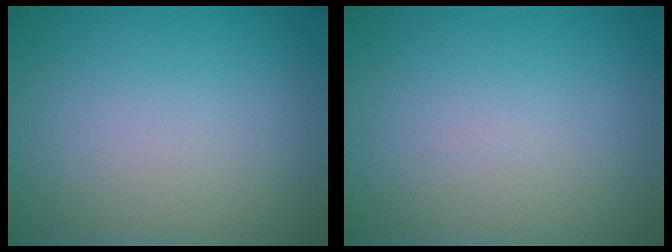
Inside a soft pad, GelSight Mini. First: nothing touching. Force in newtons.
{"total": 0.0}